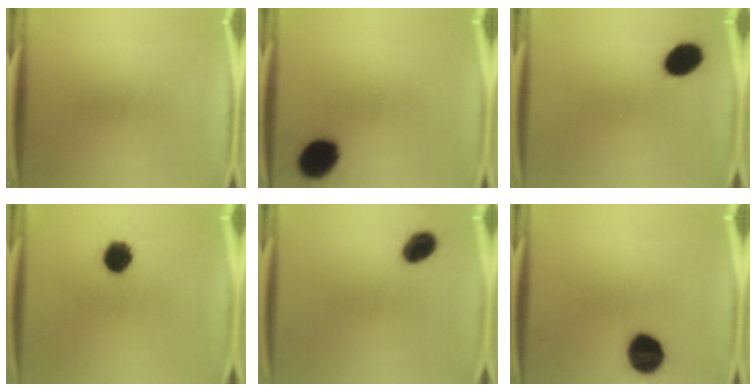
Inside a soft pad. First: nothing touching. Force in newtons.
{"total": 10.8}
{"total": 8.7}
{"total": 7.6}
{"total": 6.3}
{"total": 11.5}